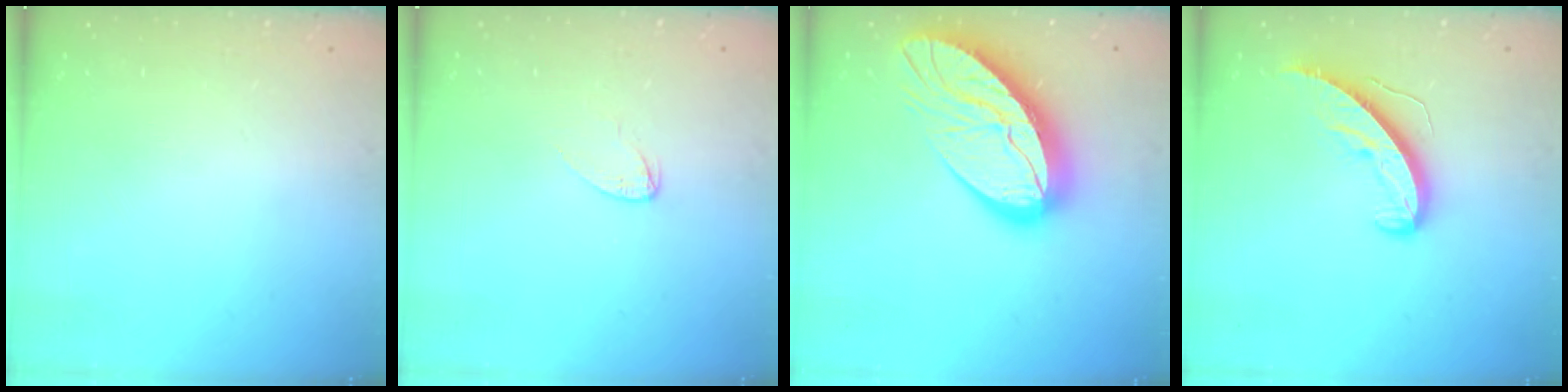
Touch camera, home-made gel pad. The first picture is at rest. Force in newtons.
{"total": 2.6, "press": 2.6, "slide": 0.2}
{"total": 20.9, "press": 20.8, "slide": 2.2}
{"total": 10.7, "press": 10.6, "slide": 0.9}